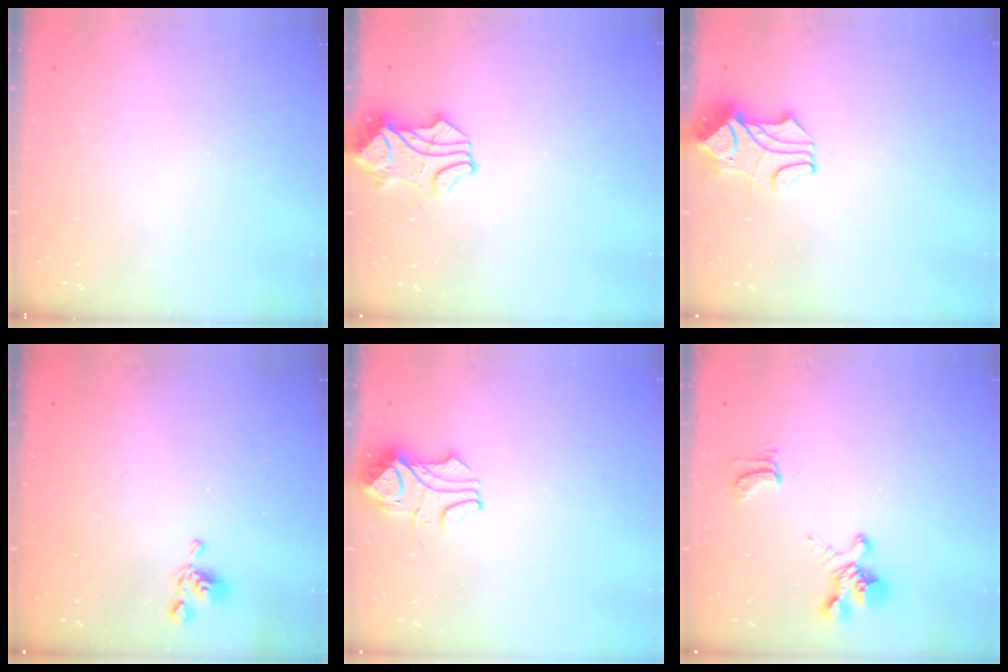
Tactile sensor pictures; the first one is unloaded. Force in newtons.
{"total": 1.7, "press": 1.5, "slide": 0.8}
{"total": 2.0, "press": 1.8, "slide": 1.0}
{"total": 5.7, "press": 5.7, "slide": 0.3}
{"total": 3.9, "press": 3.9, "slide": 0.5}
{"total": 2.0, "press": 1.6, "slide": 1.2}